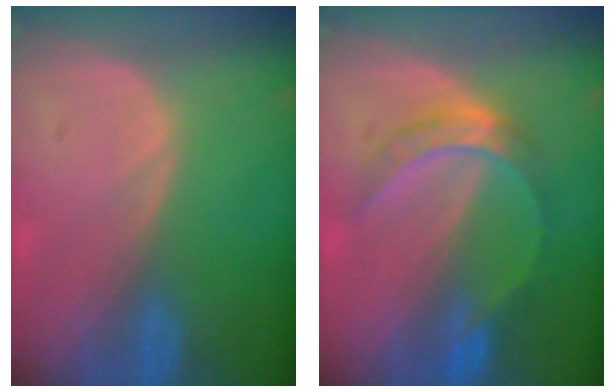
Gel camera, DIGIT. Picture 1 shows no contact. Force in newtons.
{"total": 5.4, "press": 5.3, "slide": 0.6}